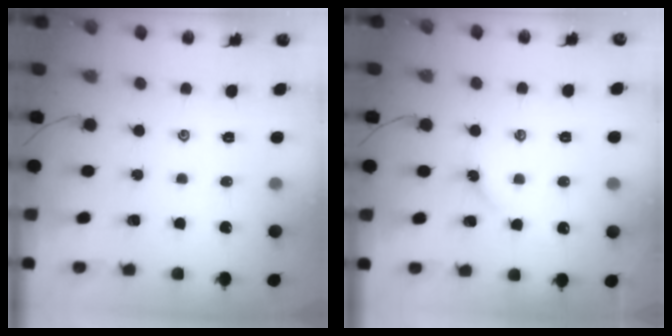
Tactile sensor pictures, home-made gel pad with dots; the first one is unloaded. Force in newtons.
{"total": 3.3, "press": 3.2, "slide": 0.6}